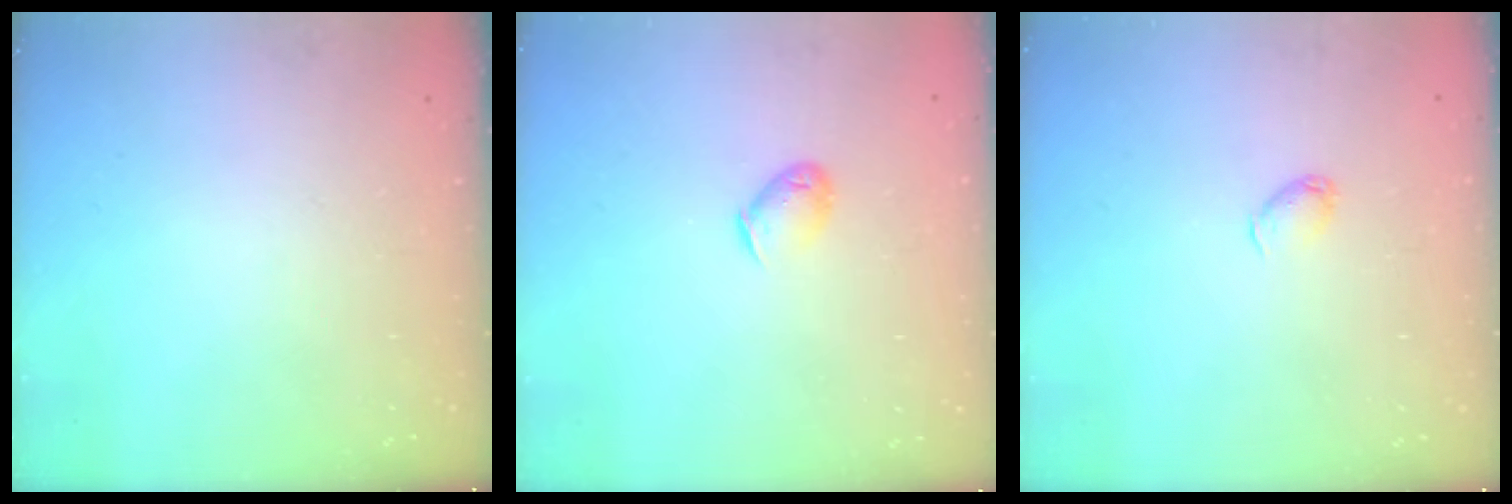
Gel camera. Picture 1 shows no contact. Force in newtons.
{"total": 4.4, "press": 4.4, "slide": 0.7}
{"total": 2.9, "press": 2.8, "slide": 0.6}